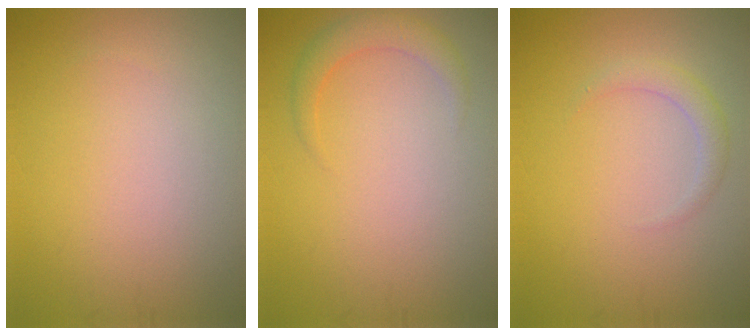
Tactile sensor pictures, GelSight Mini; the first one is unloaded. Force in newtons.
{"total": 2.1, "press": 2.1, "slide": 0.2}
{"total": 1.6, "press": 1.6, "slide": 0.1}